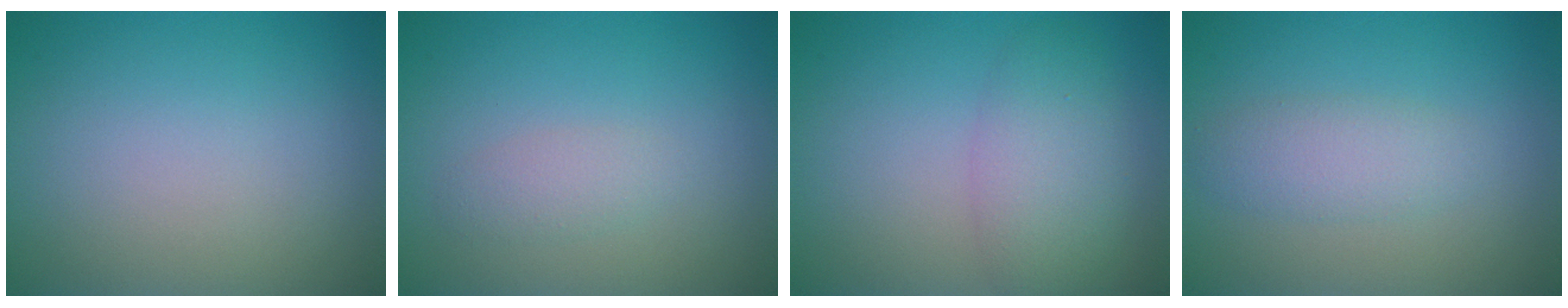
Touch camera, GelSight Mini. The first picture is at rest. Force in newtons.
{"total": 1.4, "press": 1.4, "slide": 0.1}
{"total": 4.0, "press": 4.0, "slide": 0.2}
{"total": 2.5, "press": 2.5, "slide": 0.0}